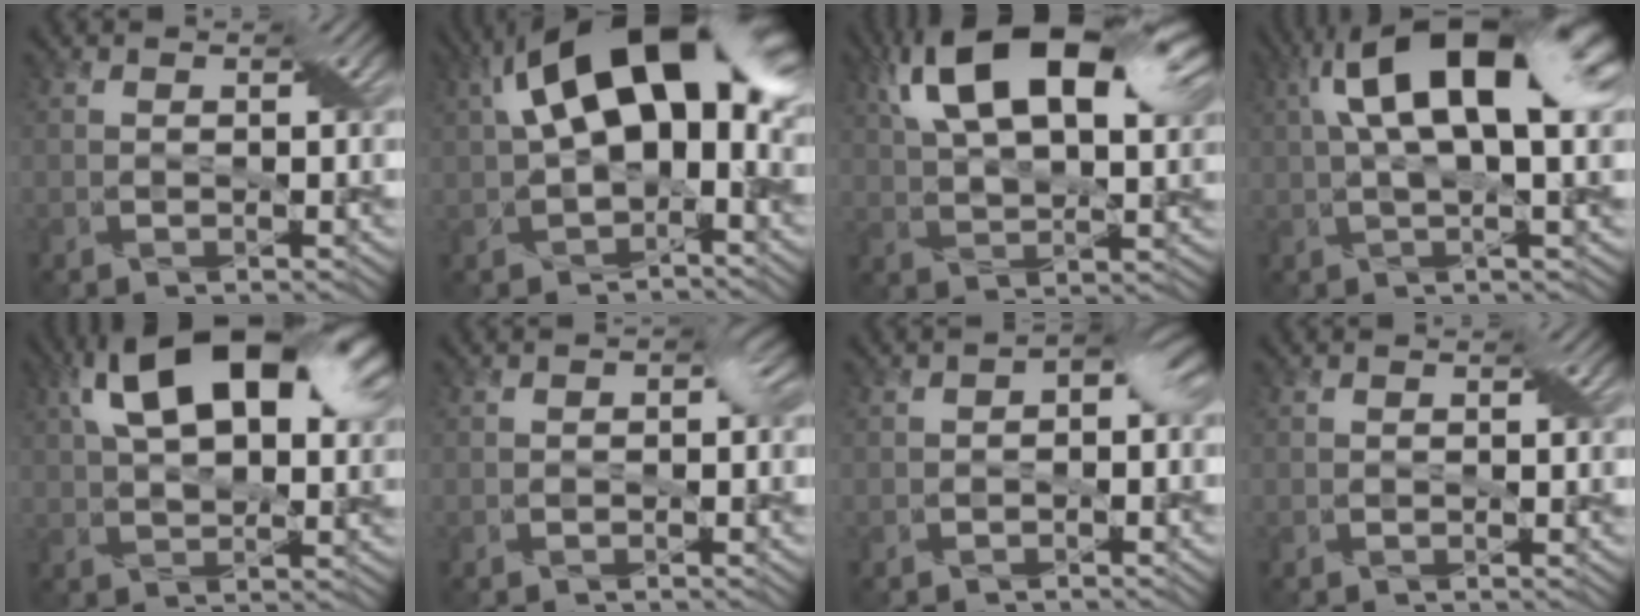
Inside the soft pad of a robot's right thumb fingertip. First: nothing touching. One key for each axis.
{"total": 16.8, "fx": 3.4, "fy": 8.9, "fz": 13.8, "tx": -0.228, "ty": 0.020, "tz": 0.052}
{"total": 17.8, "fx": 8.6, "fy": 7.4, "fz": 13.7, "tx": -0.254, "ty": 0.042, "tz": 0.125}
{"total": 15.7, "fx": 5.2, "fy": 6.0, "fz": 13.5, "tx": -0.219, "ty": 0.040, "tz": 0.065}
{"total": 17.8, "fx": 7.4, "fy": 8.8, "fz": 13.6, "tx": -0.241, "ty": 0.060, "tz": 0.099}
{"total": 3.3, "fx": -0.5, "fy": 2.0, "fz": 2.6, "tx": -0.029, "ty": -0.005, "tz": -0.009}
{"total": 7.3, "fx": -0.3, "fy": 4.7, "fz": 5.6, "tx": -0.036, "ty": 0.010, "tz": -0.008}
{"total": 0.0}